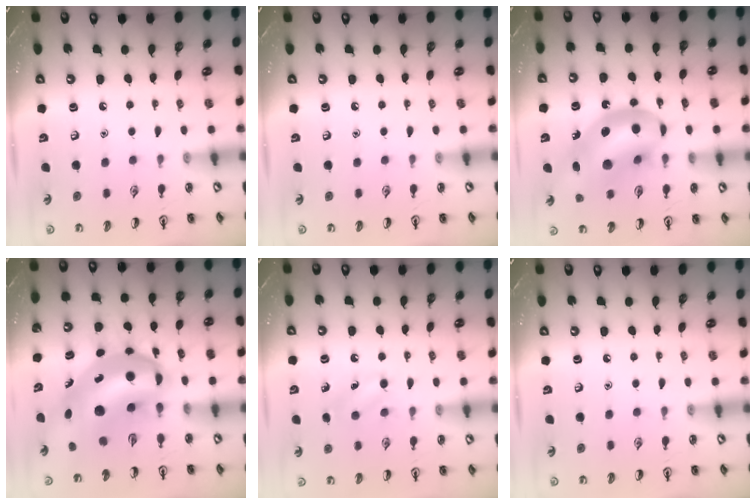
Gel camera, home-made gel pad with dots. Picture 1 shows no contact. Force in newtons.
{"total": 0.0}
{"total": 15.7, "press": 15.1, "slide": 4.5}
{"total": 12.0, "press": 11.5, "slide": 3.2}
{"total": 5.7, "press": 5.4, "slide": 1.8}
{"total": 0.0}